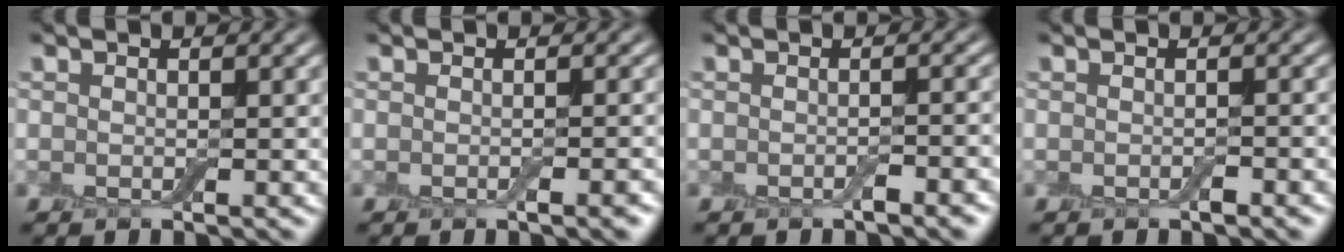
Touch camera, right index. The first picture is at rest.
{"total": 1.6, "force": [-0.6, 0.3, 1.4], "torque": [-0.016, -0.001, -0.009]}
{"total": 1.6, "force": [-0.9, 0.3, 1.3], "torque": [-0.016, -0.001, -0.014]}
{"total": 0.8, "force": [-0.5, 0.2, 0.7], "torque": [-0.010, 0.000, -0.007]}